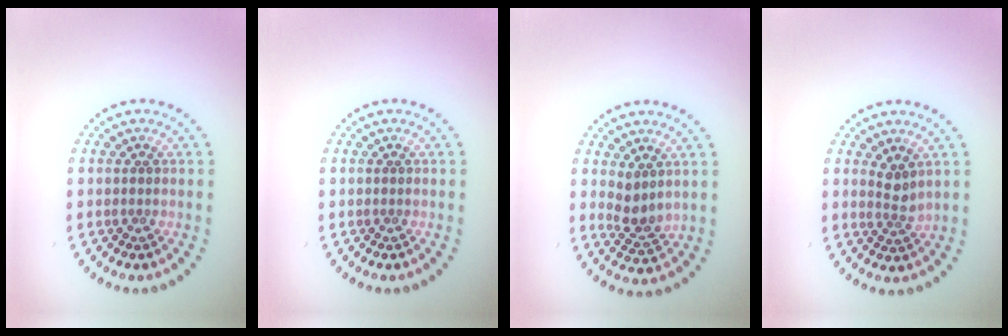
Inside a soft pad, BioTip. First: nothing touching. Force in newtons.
{"total": 0.0}
{"total": 2.5, "press": 2.2, "slide": 1.2}
{"total": 1.8, "press": 1.4, "slide": 1.2}